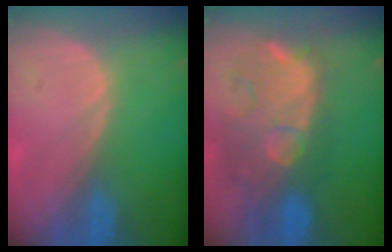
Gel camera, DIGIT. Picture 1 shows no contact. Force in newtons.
{"total": 11.3, "press": 10.5, "slide": 4.4}